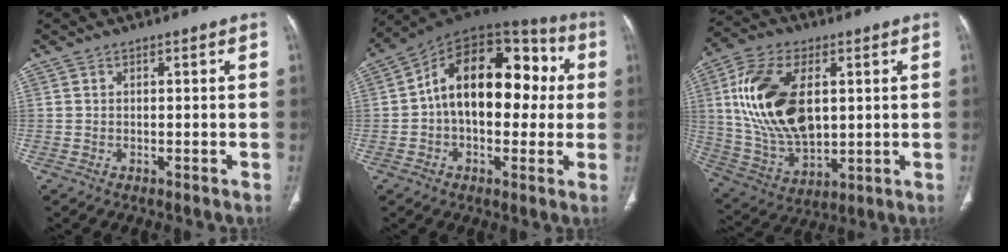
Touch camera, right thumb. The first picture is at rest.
{"total": 20.4, "force": [1.6, 12.3, 16.2], "torque": [-0.212, 0.048, 0.016]}
{"total": 20.1, "force": [3.8, 11.5, 16.1], "torque": [-0.308, -0.010, 0.080]}